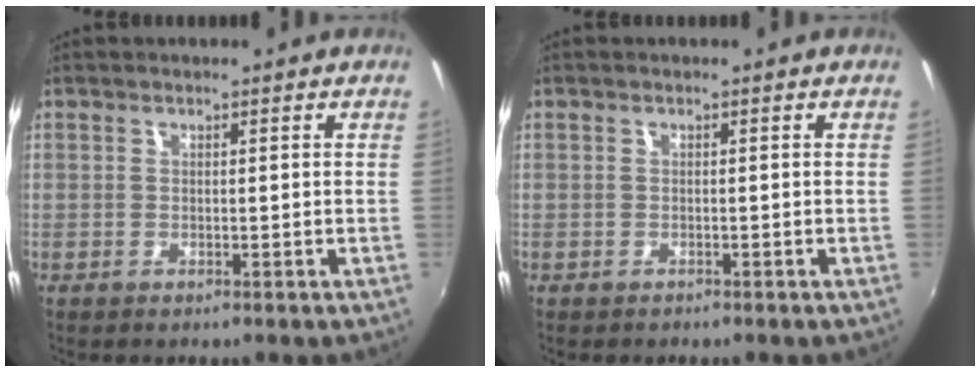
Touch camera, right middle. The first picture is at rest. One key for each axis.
{"total": 0.5, "fx": -0.4, "fy": 0.3, "fz": 0.0, "tx": -0.003, "ty": -0.001, "tz": -0.007}